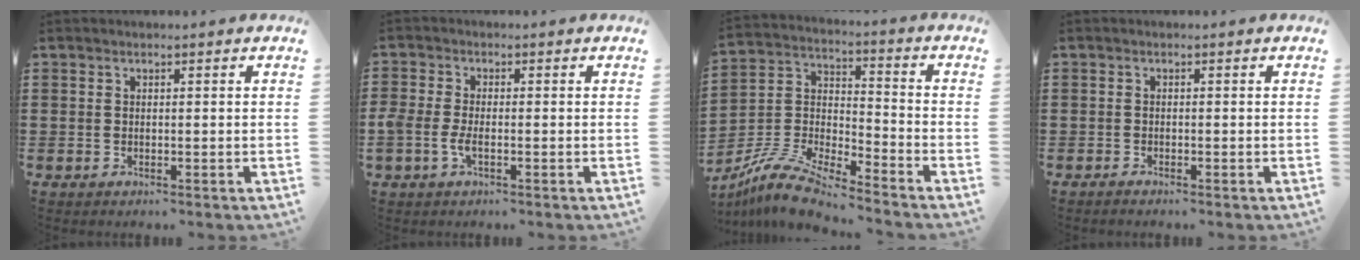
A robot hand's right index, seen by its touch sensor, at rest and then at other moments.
{"total": 3.0, "force": [-0.9, 1.2, 2.6], "torque": [-0.060, -0.003, -0.020]}
{"total": 9.5, "force": [-8.9, 1.0, 3.4], "torque": [-0.079, 0.012, -0.180]}
{"total": 0.8, "force": [-0.8, 0.0, 0.2], "torque": [-0.005, -0.003, -0.016]}